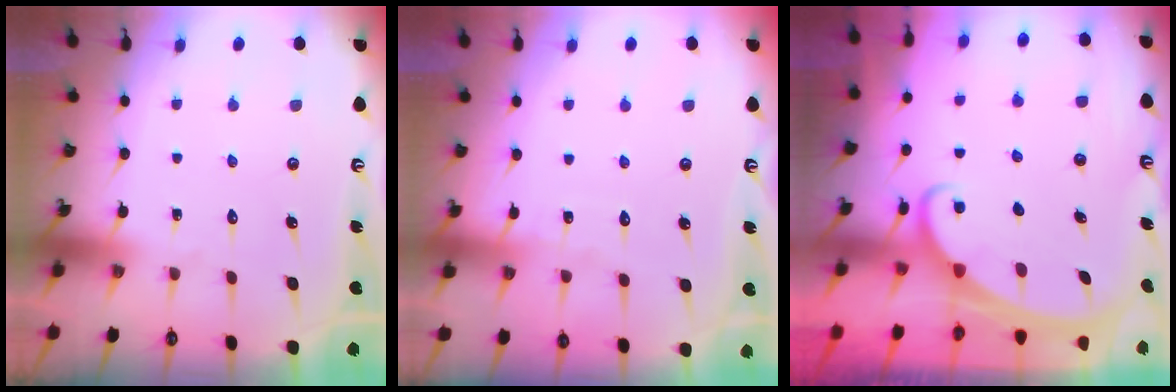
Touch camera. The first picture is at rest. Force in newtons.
{"total": 3.3, "press": 3.3, "slide": 0.3}
{"total": 2.3, "press": 2.3, "slide": 0.3}